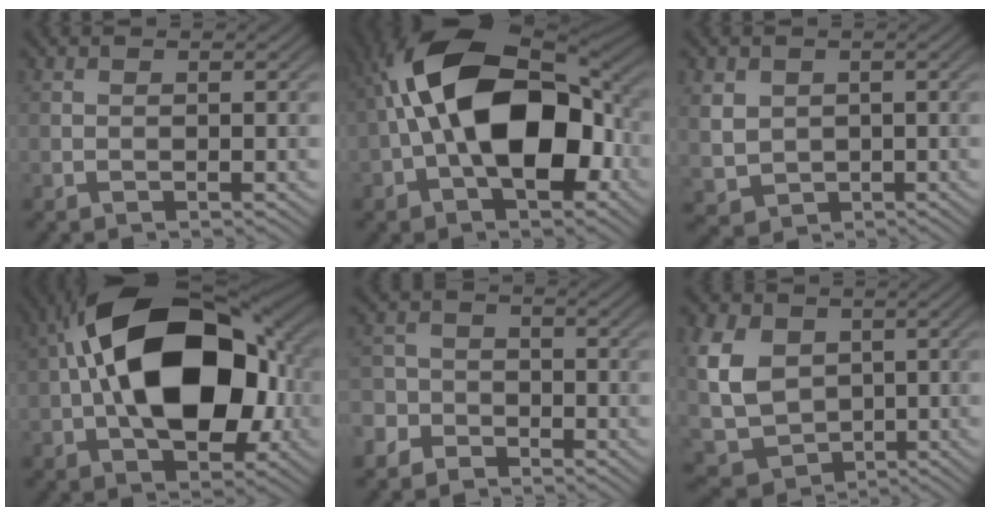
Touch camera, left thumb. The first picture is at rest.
{"total": 17.1, "force": [-0.4, 9.5, 14.2], "torque": [-0.239, 0.034, -0.025]}
{"total": 4.7, "force": [0.7, 4.1, 2.1], "torque": [-0.074, -0.009, 0.017]}
{"total": 17.9, "force": [0.4, 10.7, 14.4], "torque": [-0.239, 0.023, -0.006]}
{"total": 4.8, "force": [-3.1, 3.5, 1.2], "torque": [-0.019, 0.000, -0.077]}
{"total": 10.2, "force": [1.2, 8.1, 6.1], "torque": [-0.167, -0.006, 0.020]}